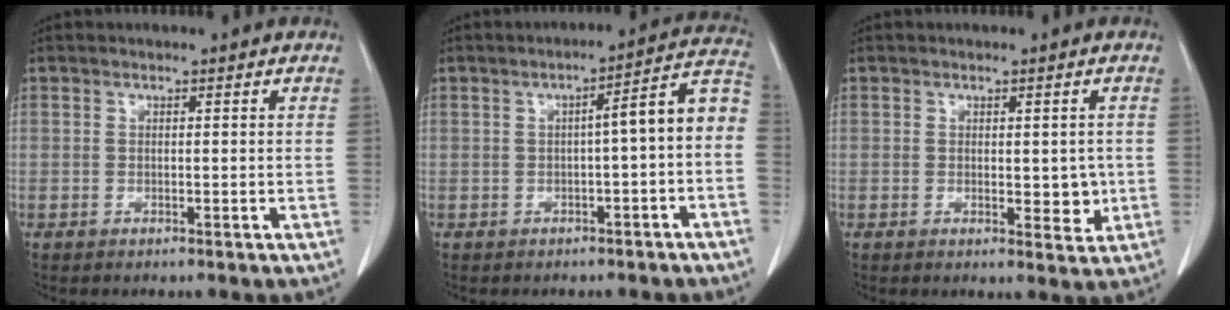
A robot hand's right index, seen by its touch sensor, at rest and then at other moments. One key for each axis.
{"total": 7.6, "fx": -1.2, "fy": 0.9, "fz": 7.4, "tx": -0.092, "ty": 0.032, "tz": -0.021}
{"total": 3.8, "fx": -0.1, "fy": 1.8, "fz": 3.3, "tx": -0.034, "ty": -0.005, "tz": 0.007}